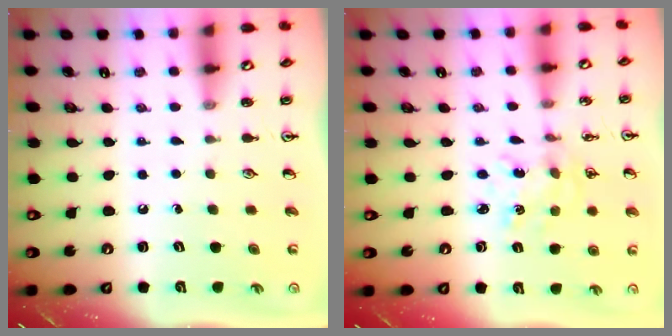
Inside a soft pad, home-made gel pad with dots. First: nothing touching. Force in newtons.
{"total": 1.8, "press": 1.8, "slide": 0.1}